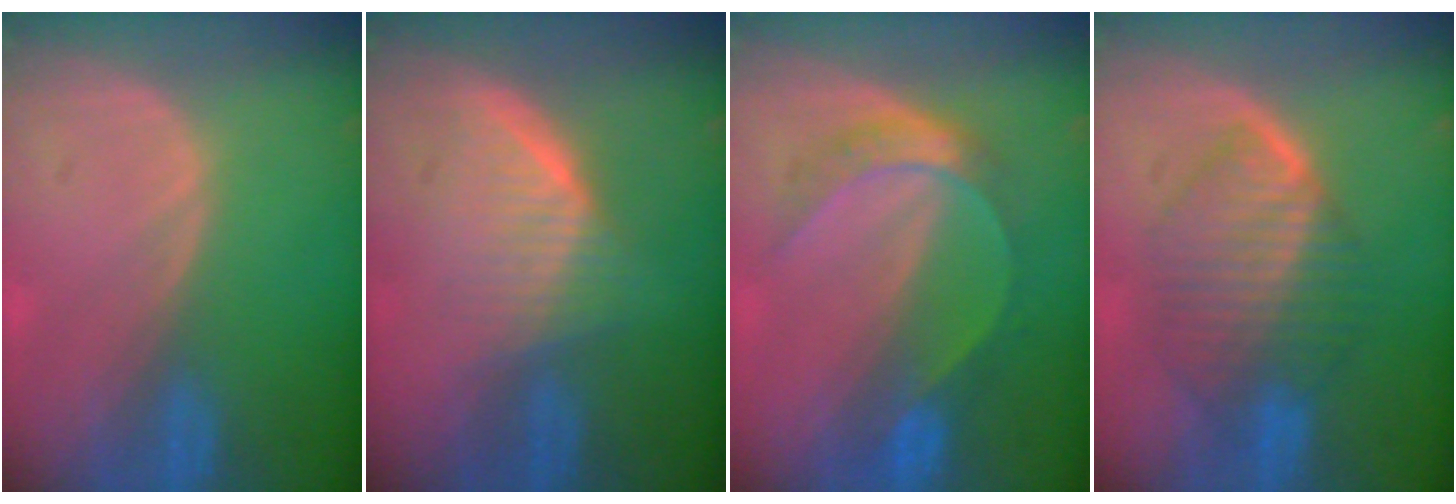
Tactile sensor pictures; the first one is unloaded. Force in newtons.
{"total": 5.6, "press": 5.5, "slide": 1.1}
{"total": 5.6, "press": 5.6, "slide": 0.2}
{"total": 8.1, "press": 8.1, "slide": 0.4}